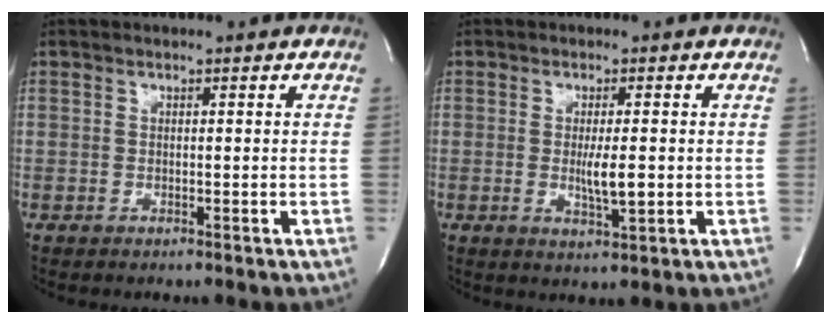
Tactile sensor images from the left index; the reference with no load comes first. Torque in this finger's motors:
{"motor_torque": [0.60, -0.15, 0.06, 0.06]}